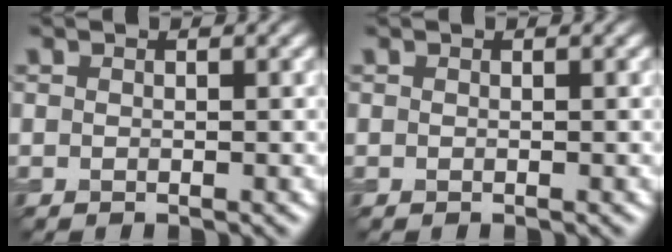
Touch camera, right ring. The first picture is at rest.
{"total": 0.0}